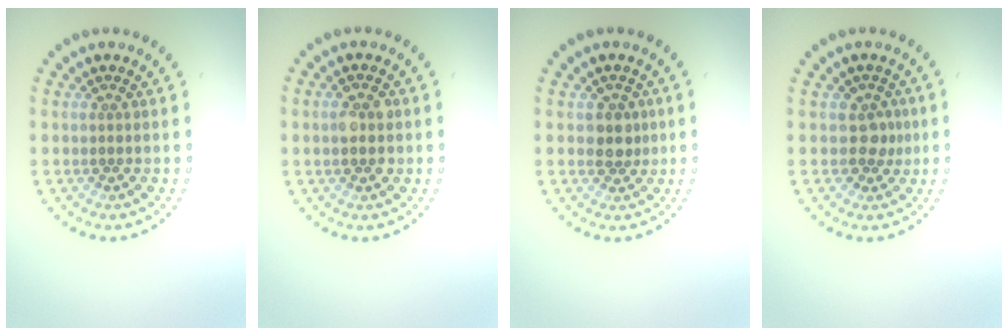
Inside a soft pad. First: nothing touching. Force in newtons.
{"total": 2.7, "press": 2.7, "slide": 0.1}
{"total": 1.9, "press": 1.7, "slide": 0.8}
{"total": 1.9, "press": 1.4, "slide": 1.3}